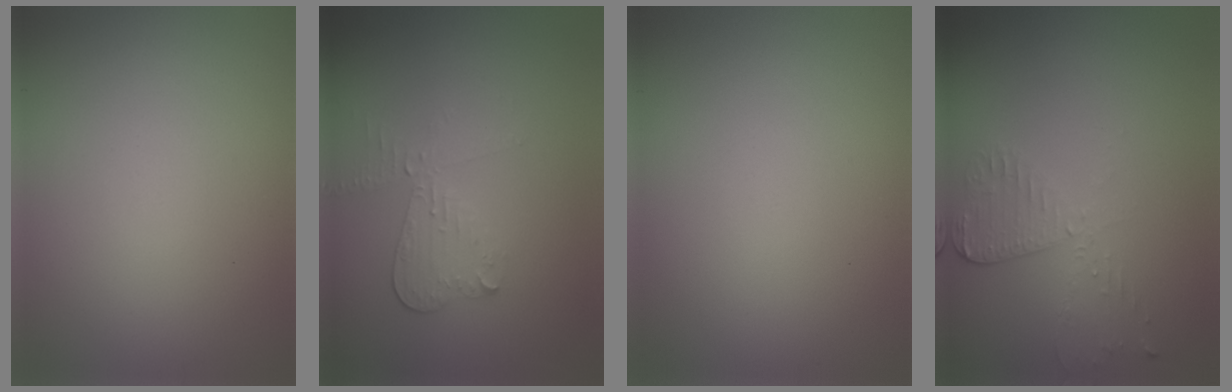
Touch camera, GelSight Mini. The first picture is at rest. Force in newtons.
{"total": 2.3, "press": 2.1, "slide": 0.8}
{"total": 0.0}
{"total": 2.6, "press": 2.3, "slide": 1.2}